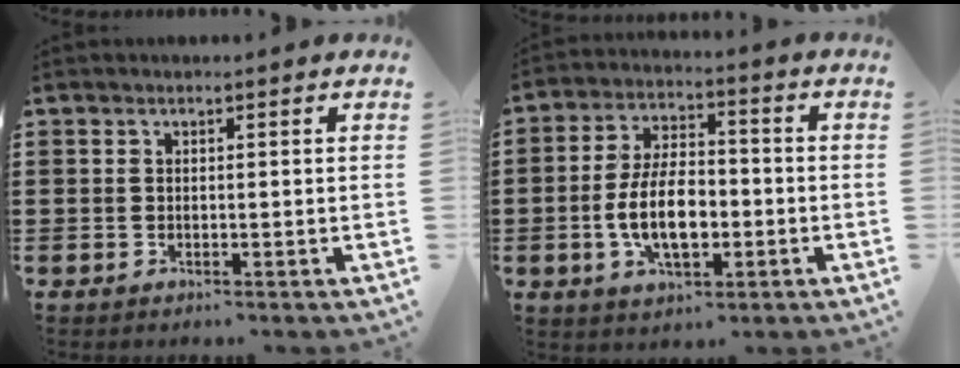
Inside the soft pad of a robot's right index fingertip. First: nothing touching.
{"total": 9.6, "force": [-2.0, 4.8, 8.1], "torque": [-0.164, 0.001, -0.041]}